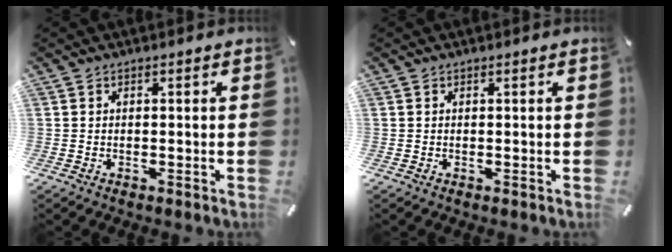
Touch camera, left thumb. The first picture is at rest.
{"total": 0.0}